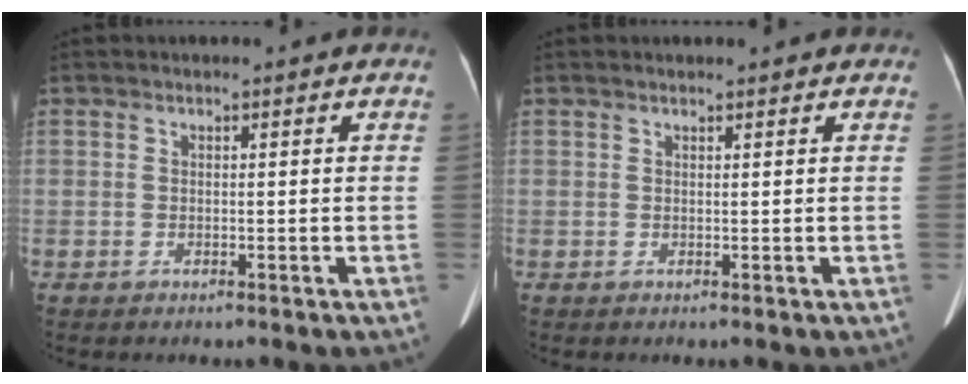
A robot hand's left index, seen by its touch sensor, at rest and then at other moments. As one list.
[{"total": 1.3, "force": [1.2, 0.1, 0.6], "torque": [-0.010, 0.013, 0.019]}]